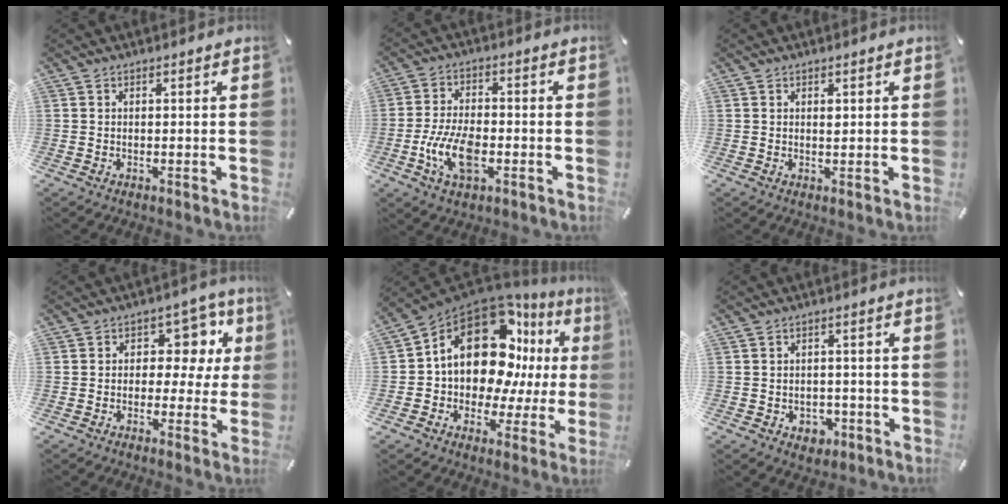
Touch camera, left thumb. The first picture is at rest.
{"total": 10.3, "force": [-3.2, 5.4, 8.1], "torque": [-0.174, 0.003, -0.055]}
{"total": 0.8, "force": [0.4, 0.4, 0.6], "torque": [-0.012, 0.001, 0.007]}
{"total": 9.9, "force": [2.7, 7.1, 6.3], "torque": [-0.077, -0.016, 0.046]}
{"total": 18.7, "force": [6.7, 12.5, 12.2], "torque": [-0.221, -0.059, 0.112]}
{"total": 4.1, "force": [-1.4, 3.4, 1.8], "torque": [-0.014, 0.000, -0.027]}